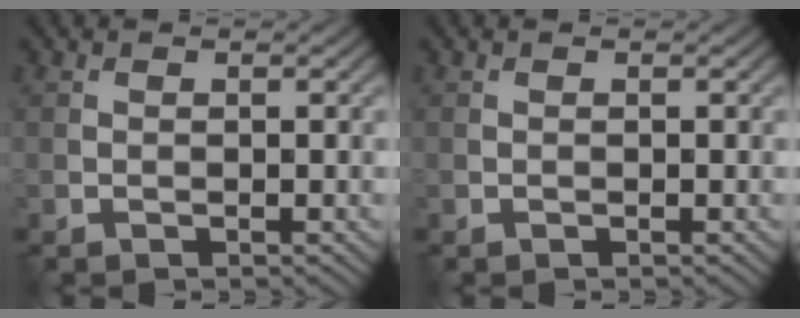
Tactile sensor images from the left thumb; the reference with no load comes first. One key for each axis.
{"total": 0.0}